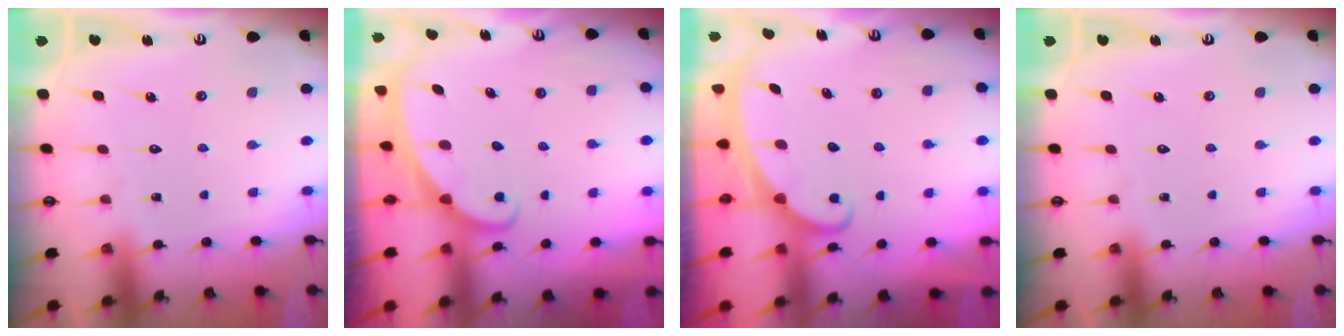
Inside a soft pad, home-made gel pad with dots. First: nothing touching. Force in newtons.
{"total": 1.7, "press": 1.7, "slide": 0.1}
{"total": 2.4, "press": 2.3, "slide": 0.3}
{"total": 0.0}